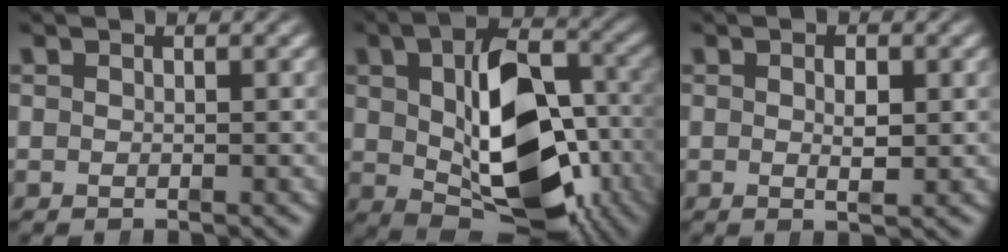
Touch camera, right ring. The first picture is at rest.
{"total": 14.2, "force": [-2.2, 7.7, 11.7], "torque": [-0.181, -0.043, -0.009]}
{"total": 1.8, "force": [0.0, 0.6, 1.7], "torque": [-0.023, -0.007, -0.001]}